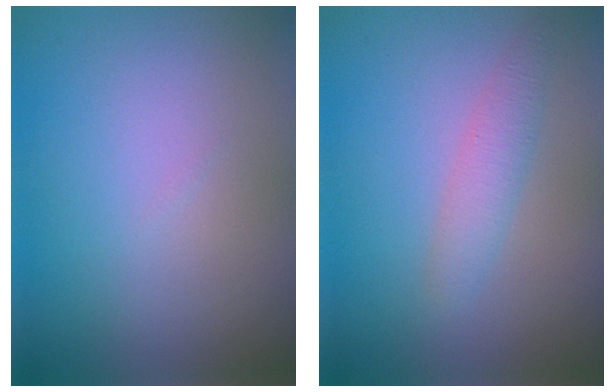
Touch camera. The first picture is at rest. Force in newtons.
{"total": 1.9, "press": 1.9, "slide": 0.1}